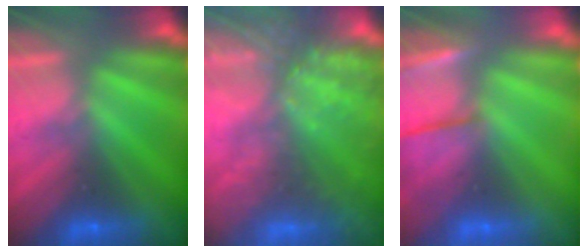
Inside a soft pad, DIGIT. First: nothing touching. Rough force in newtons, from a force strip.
{"total": 7.5}
{"total": 3.9}